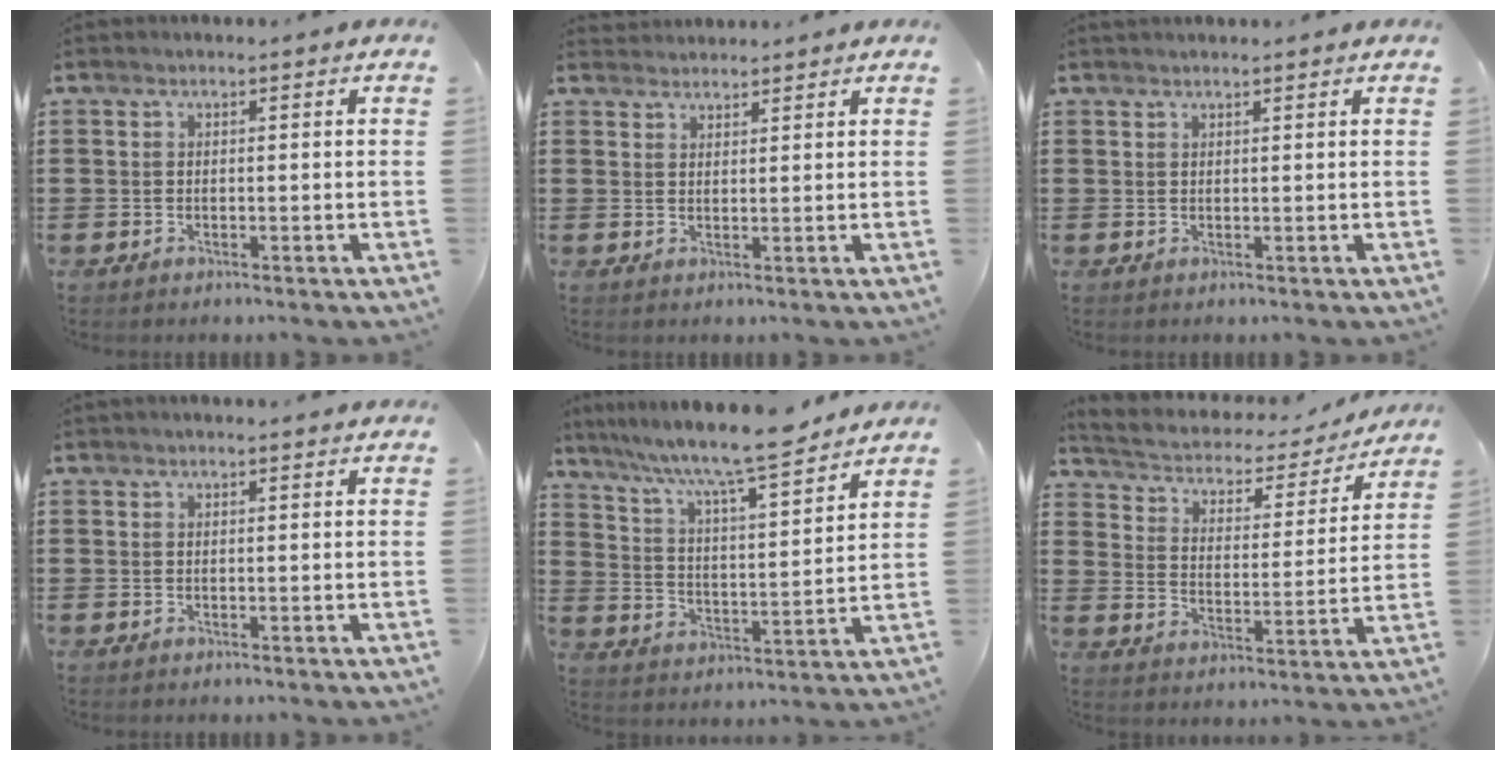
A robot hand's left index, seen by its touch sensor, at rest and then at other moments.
{"total": 1.8, "force": [1.8, 0.3, -0.3], "torque": [0.000, -0.001, 0.036]}
{"total": 0.8, "force": [0.8, 0.1, 0.1], "torque": [-0.003, 0.000, 0.015]}
{"total": 0.7, "force": [0.7, 0.0, 0.2], "torque": [-0.006, -0.001, 0.013]}
{"total": 8.9, "force": [7.8, -0.1, 4.3], "torque": [-0.103, -0.050, 0.124]}
{"total": 2.7, "force": [2.1, 1.5, 1.0], "torque": [-0.037, -0.021, 0.024]}